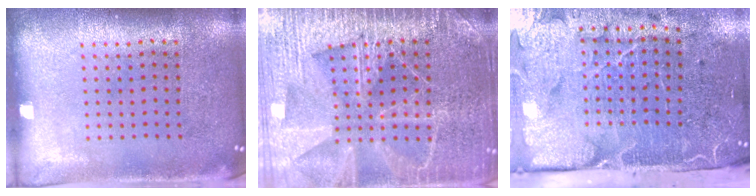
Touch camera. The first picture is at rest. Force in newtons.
{"total": 6.6, "press": 6.5, "slide": 0.9}
{"total": 5.1, "press": 4.0, "slide": 3.2}